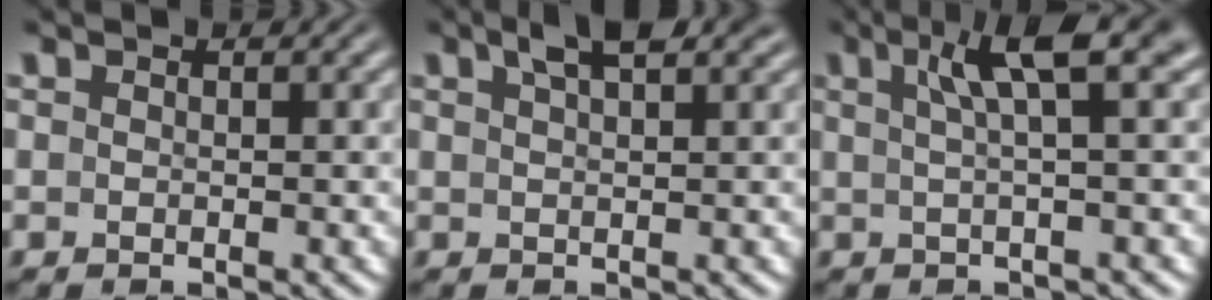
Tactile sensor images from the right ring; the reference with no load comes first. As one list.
[{"total": 3.1, "force": [2.0, 0.2, 2.3], "torque": [-0.029, 0.009, 0.032]}, {"total": 5.7, "force": [2.4, 0.6, 5.1], "torque": [-0.064, 0.026, 0.031]}]